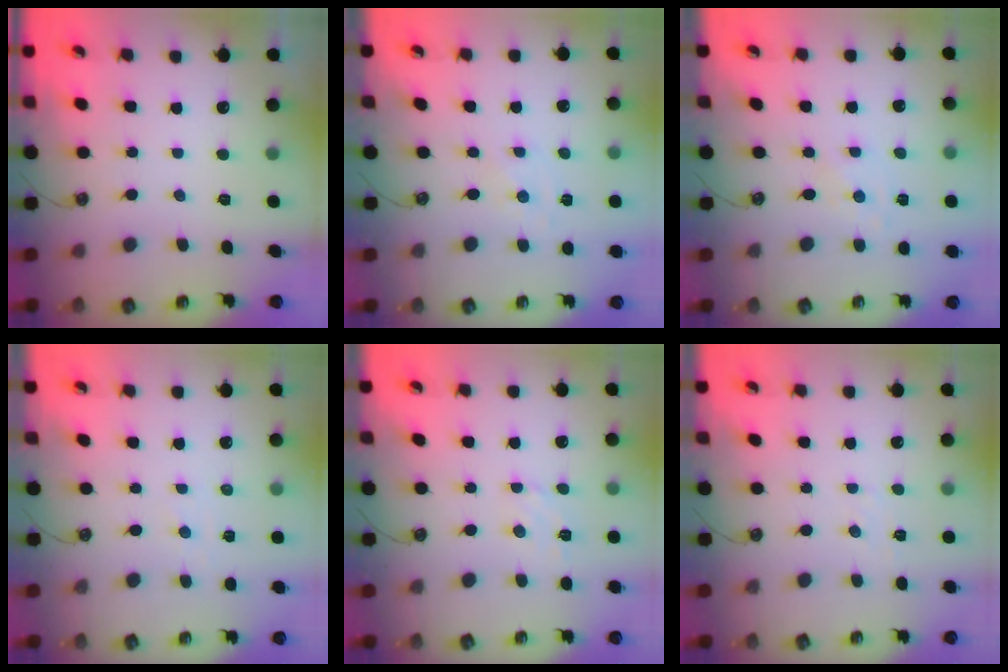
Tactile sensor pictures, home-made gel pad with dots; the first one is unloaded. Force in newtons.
{"total": 0.0}
{"total": 1.3, "press": 1.3, "slide": 0.2}
{"total": 1.9, "press": 1.9, "slide": 0.3}
{"total": 5.5, "press": 5.4, "slide": 0.7}
{"total": 3.6, "press": 3.6, "slide": 0.5}